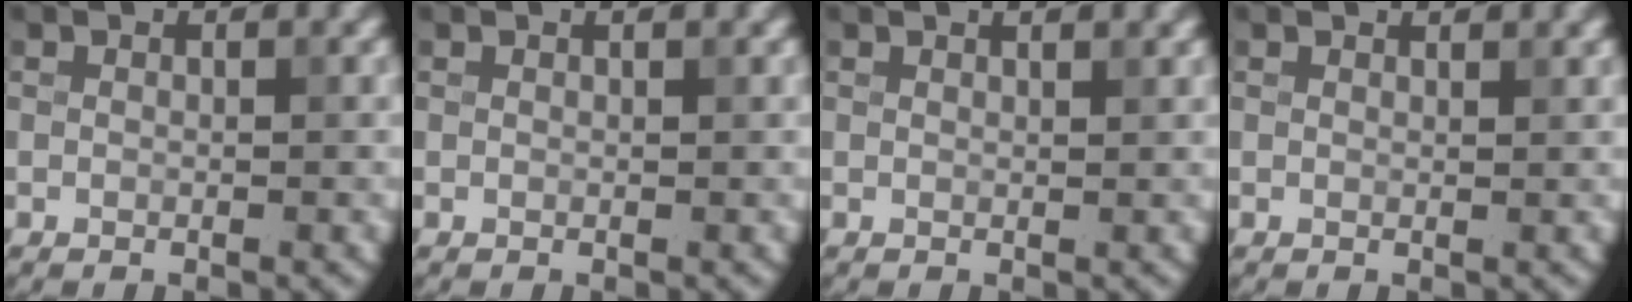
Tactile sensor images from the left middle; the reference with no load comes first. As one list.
[{"total": 0.0}, {"total": 0.8, "force": [0.7, 0.1, 0.4], "torque": [-0.007, 0.004, 0.016]}, {"total": 0.5, "force": [0.5, 0.1, 0.1], "torque": [-0.003, 0.001, 0.013]}]